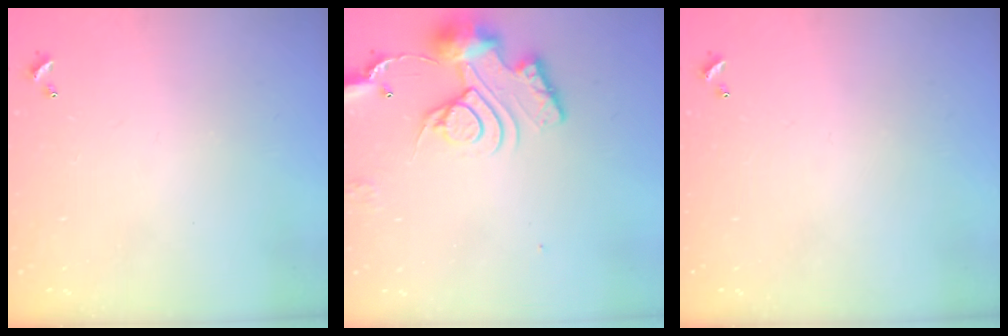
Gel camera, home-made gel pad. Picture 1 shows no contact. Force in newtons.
{"total": 13.9, "press": 13.8, "slide": 1.6}
{"total": 0.0}